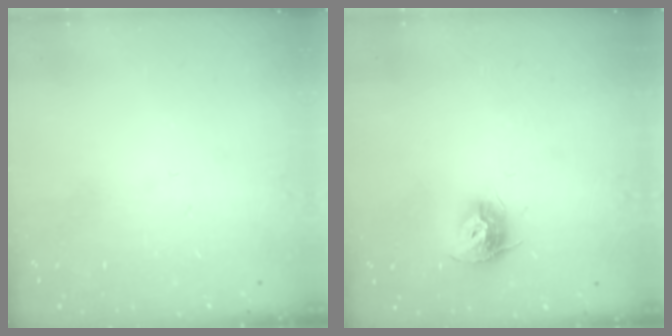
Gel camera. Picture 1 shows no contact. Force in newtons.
{"total": 9.9, "press": 9.9, "slide": 0.5}